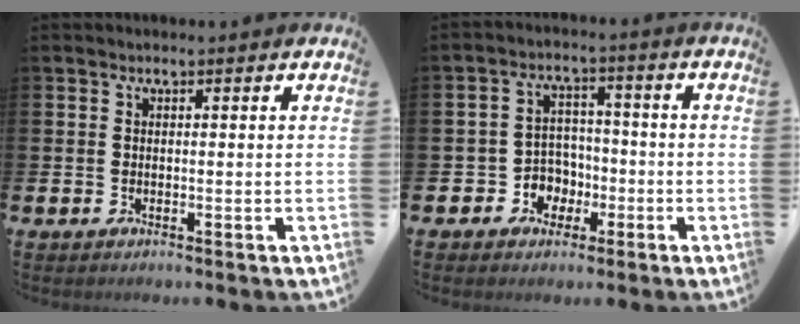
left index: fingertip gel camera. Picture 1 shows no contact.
{"total": 4.4, "force": [-1.5, 4.1, 0.7], "torque": [-0.035, 0.005, -0.032]}